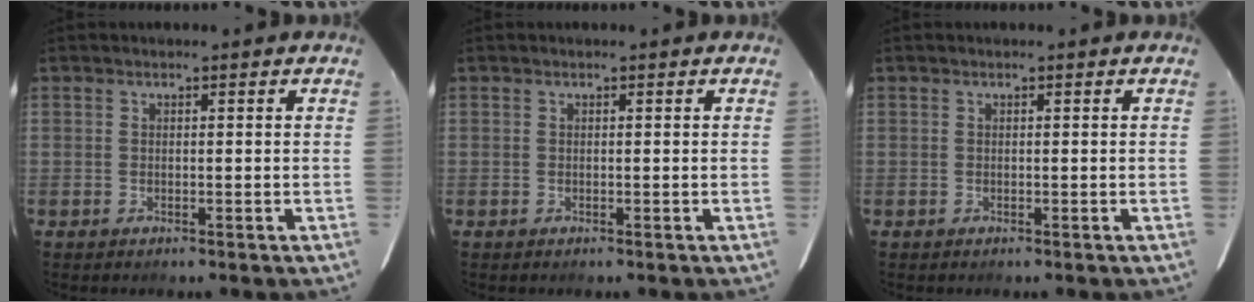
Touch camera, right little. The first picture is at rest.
{"total": 0.0}
{"total": 0.0}